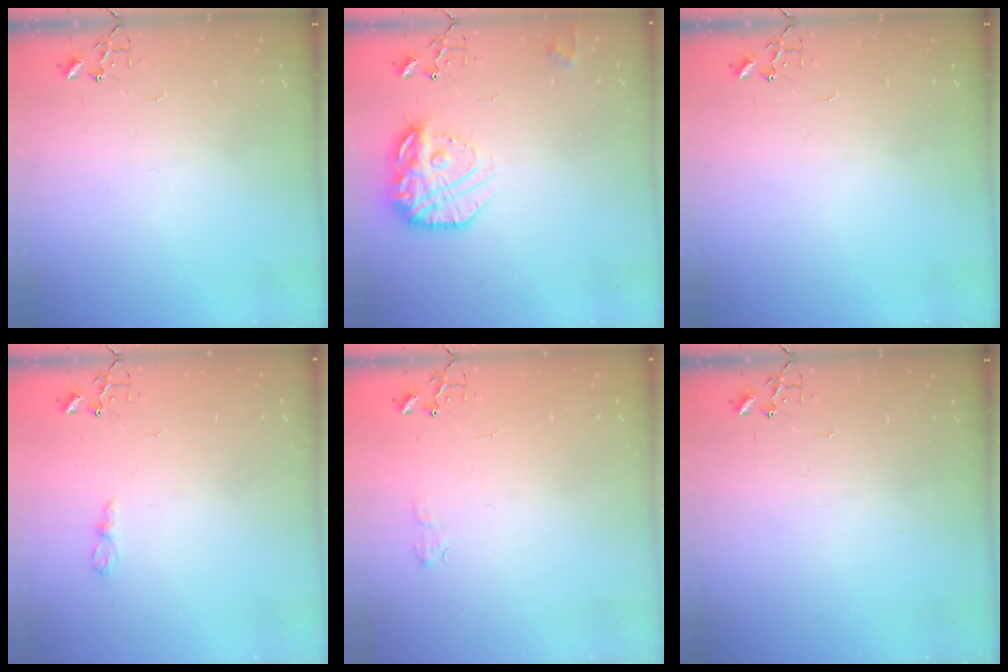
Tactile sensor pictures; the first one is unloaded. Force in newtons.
{"total": 17.4, "press": 17.3, "slide": 1.2}
{"total": 0.0}
{"total": 5.7, "press": 5.7, "slide": 0.3}
{"total": 5.4, "press": 5.4, "slide": 0.6}
{"total": 0.0}